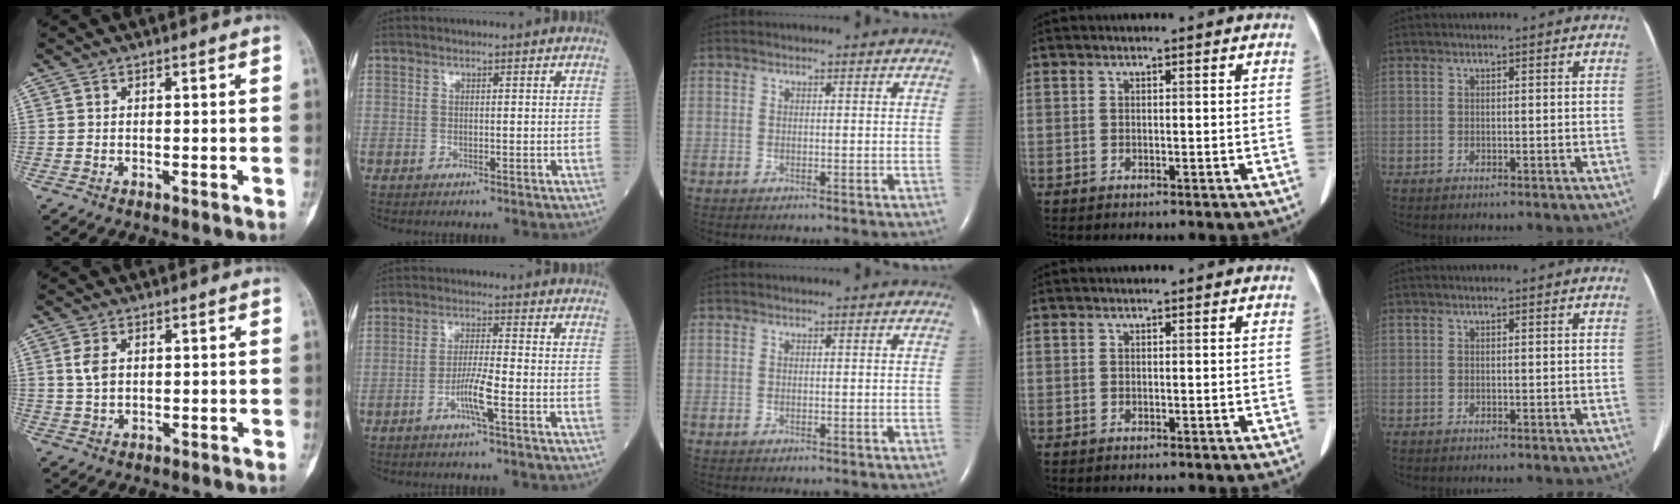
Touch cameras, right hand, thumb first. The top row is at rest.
{"thumb": {"total": 3.4, "force": [0.9, 2.2, 2.5], "torque": [-0.048, 0.000, 0.021]}, "index": {"total": 4.6, "force": [-2.0, -0.4, 4.1], "torque": [-0.083, -0.003, -0.040]}}